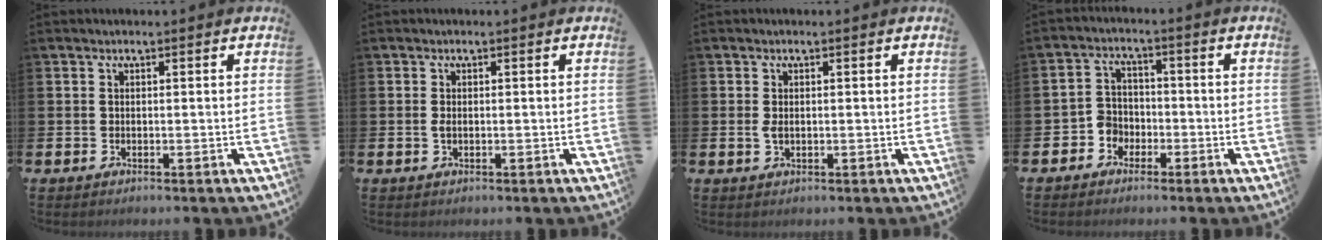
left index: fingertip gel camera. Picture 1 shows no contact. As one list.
[{"total": 1.0, "force": [-0.1, 0.4, 0.9], "torque": [-0.020, 0.003, -0.002]}, {"total": 1.4, "force": [0.0, 0.7, 1.2], "torque": [-0.026, 0.004, 0.001]}, {"total": 3.3, "force": [-1.8, 2.7, 0.4], "torque": [-0.022, -0.003, -0.041]}]